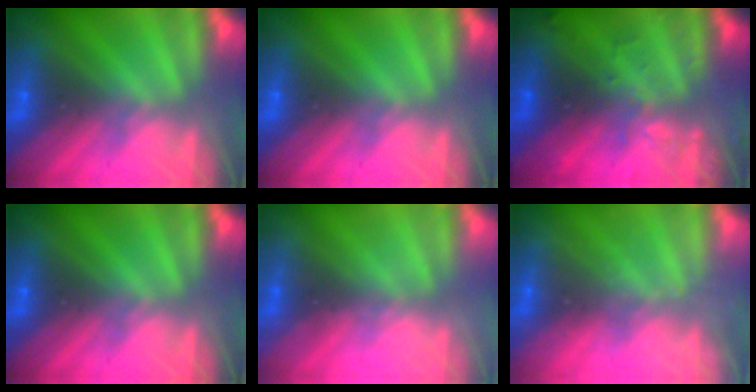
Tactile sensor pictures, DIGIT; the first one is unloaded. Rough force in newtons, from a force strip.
{"total": 0.0}
{"total": 2.8}
{"total": 0.0}
{"total": 2.1}
{"total": 1.7}